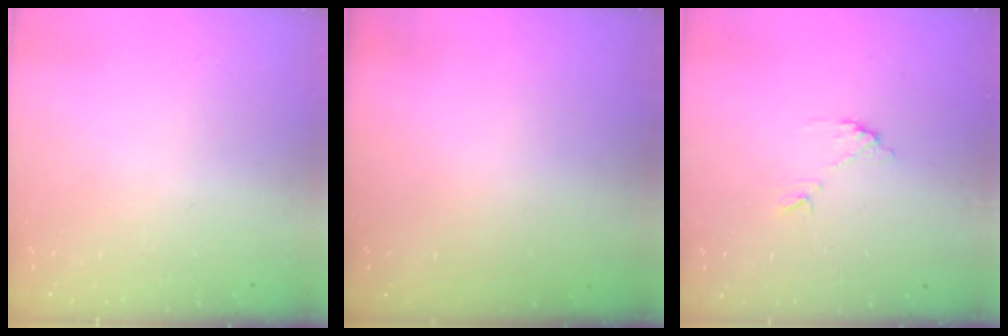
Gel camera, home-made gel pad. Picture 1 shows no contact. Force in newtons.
{"total": 2.9, "press": 2.9, "slide": 0.1}
{"total": 7.6, "press": 7.6, "slide": 0.3}